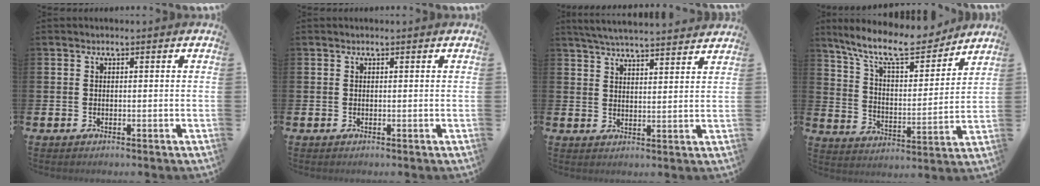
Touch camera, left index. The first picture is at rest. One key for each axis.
{"total": 0.0}
{"total": 5.2, "fx": 5.1, "fy": -0.1, "fz": 0.7, "tx": -0.023, "ty": -0.033, "tz": 0.090}
{"total": 11.8, "fx": 10.2, "fy": 3.0, "fz": 5.0, "tx": -0.128, "ty": -0.063, "tz": 0.178}